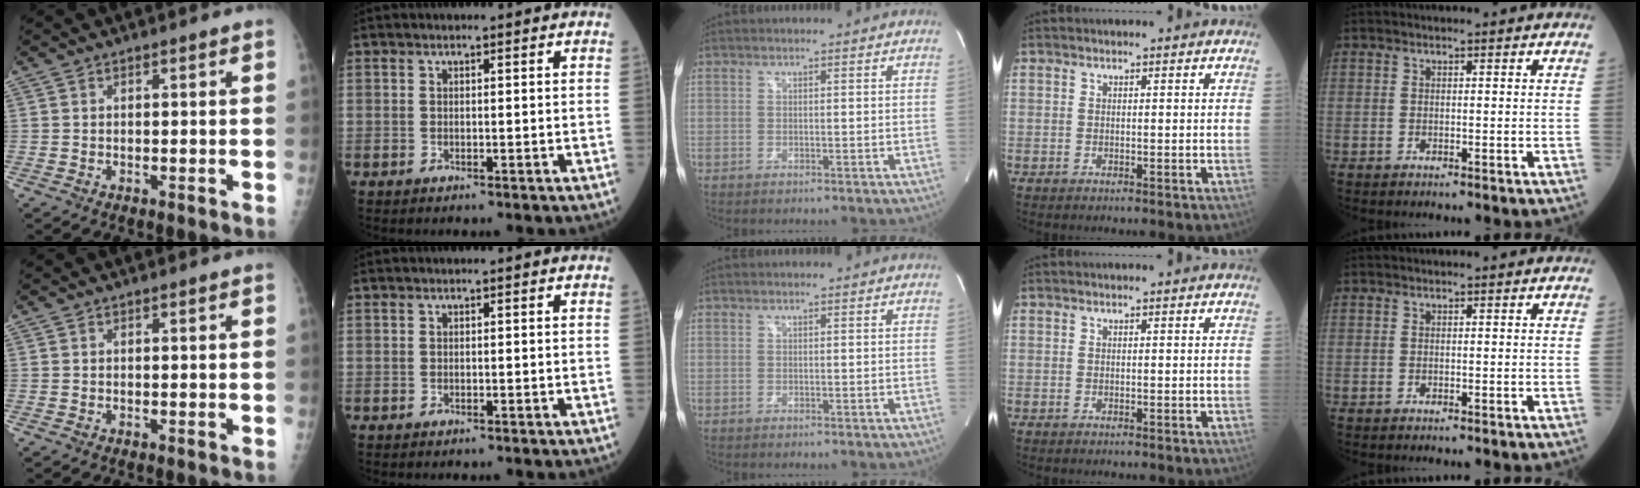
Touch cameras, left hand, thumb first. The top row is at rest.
{}